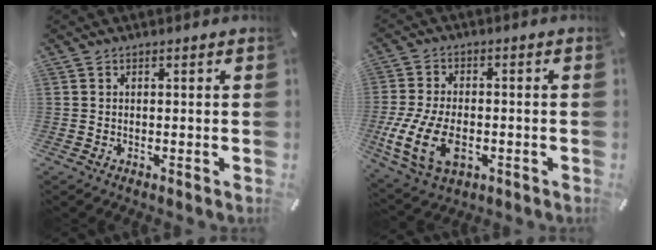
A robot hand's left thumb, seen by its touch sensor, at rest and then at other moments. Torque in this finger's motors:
{"motor_torque": [1.55, 2.47, 1.07, 0.50, 0.24]}